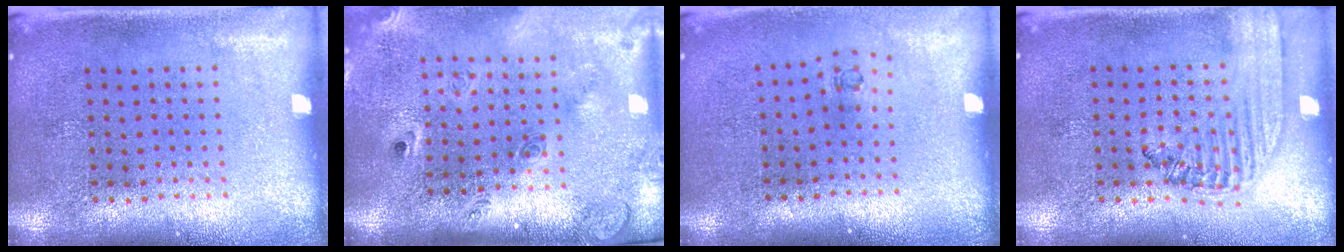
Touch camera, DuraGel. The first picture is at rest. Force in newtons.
{"total": 2.7, "press": 1.8, "slide": 1.9}
{"total": 0.6, "press": 0.2, "slide": 0.5}
{"total": 1.5, "press": 1.4, "slide": 0.5}